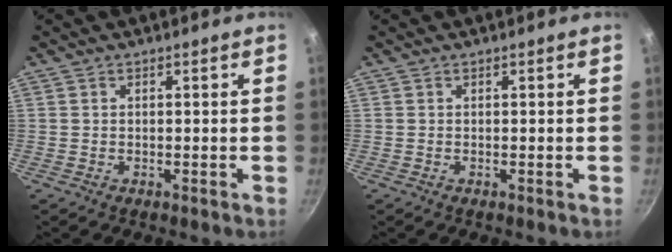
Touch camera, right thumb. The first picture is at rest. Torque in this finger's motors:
{"motor_torque": [0.06, -0.10, 0.05, 0.70, 0.08]}